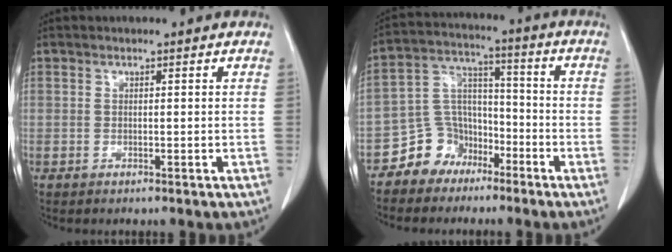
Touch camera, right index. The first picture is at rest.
{"total": 8.5, "force": [-5.7, 6.3, 1.0], "torque": [-0.017, 0.041, -0.099]}